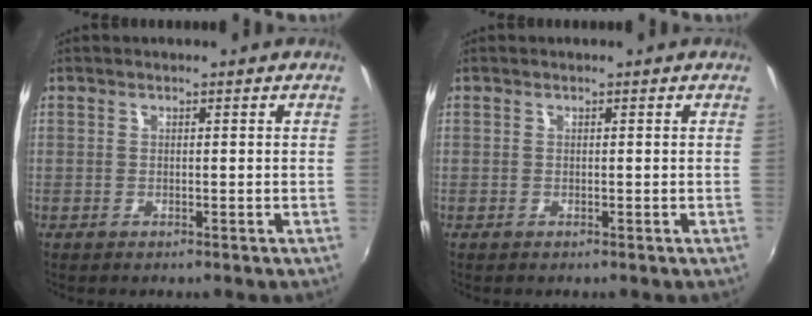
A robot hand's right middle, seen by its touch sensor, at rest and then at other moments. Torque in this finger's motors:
{"motor_torque": [0.00, 0.00, 0.00, 0.00]}